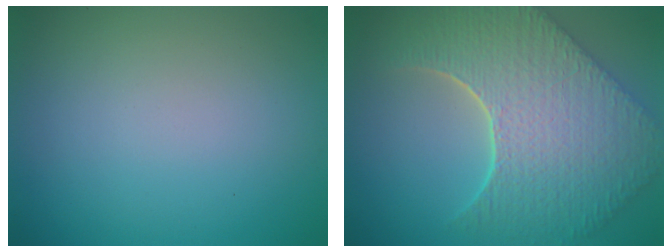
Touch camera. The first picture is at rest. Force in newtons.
{"total": 9.7, "press": 7.0, "slide": 6.7}